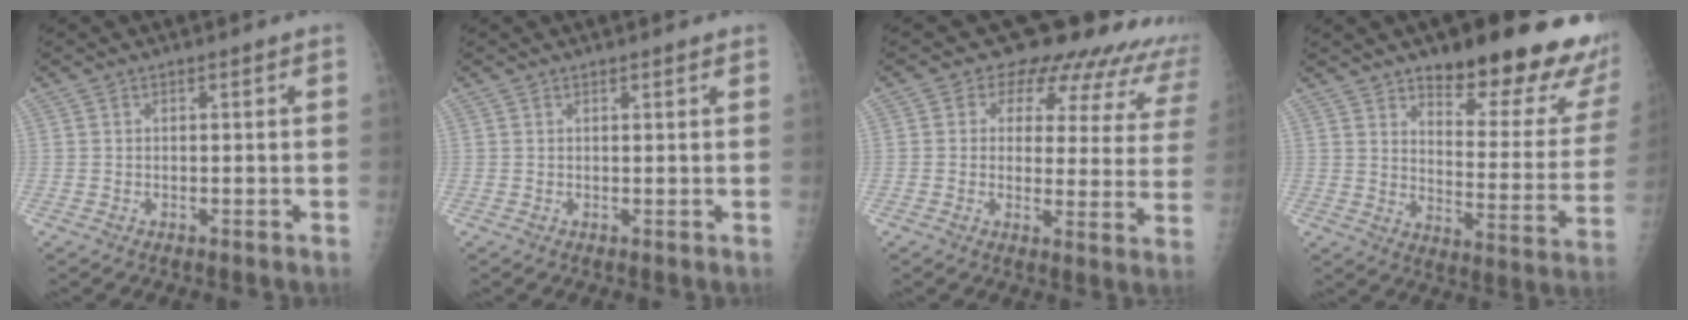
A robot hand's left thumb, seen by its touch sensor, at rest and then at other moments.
{"total": 1.0, "force": [0.8, 0.2, 0.5], "torque": [-0.004, 0.000, 0.010]}
{"total": 16.9, "force": [13.5, 8.1, 6.2], "torque": [-0.027, -0.063, 0.132]}
{"total": 25.0, "force": [17.2, 7.5, 16.5], "torque": [-0.171, -0.095, 0.225]}